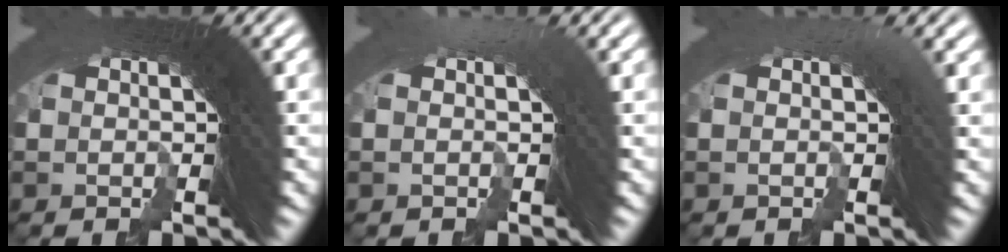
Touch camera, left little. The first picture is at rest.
{"total": 0.8, "force": [0.2, -0.1, 0.7], "torque": [0.014, 0.023, -0.009]}
{"total": 1.5, "force": [0.5, 0.6, 1.2], "torque": [0.008, 0.024, -0.011]}